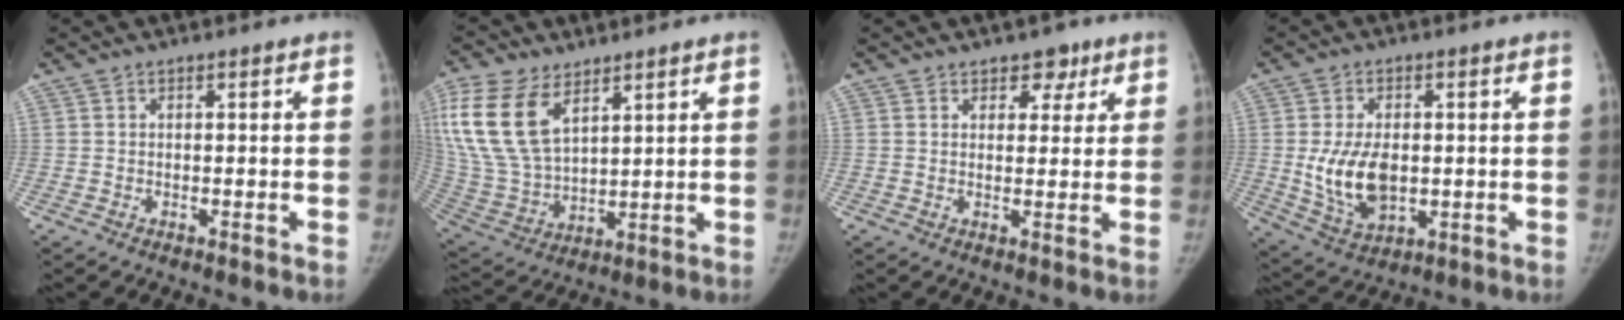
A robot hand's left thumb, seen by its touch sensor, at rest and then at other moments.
{"total": 18.2, "force": [8.6, 10.3, 12.4], "torque": [-0.257, -0.028, 0.178]}
{"total": 4.2, "force": [2.6, 2.8, 1.8], "torque": [0.005, -0.012, 0.036]}
{"total": 11.1, "force": [-0.2, 6.9, 8.7], "torque": [-0.148, -0.009, 0.011]}